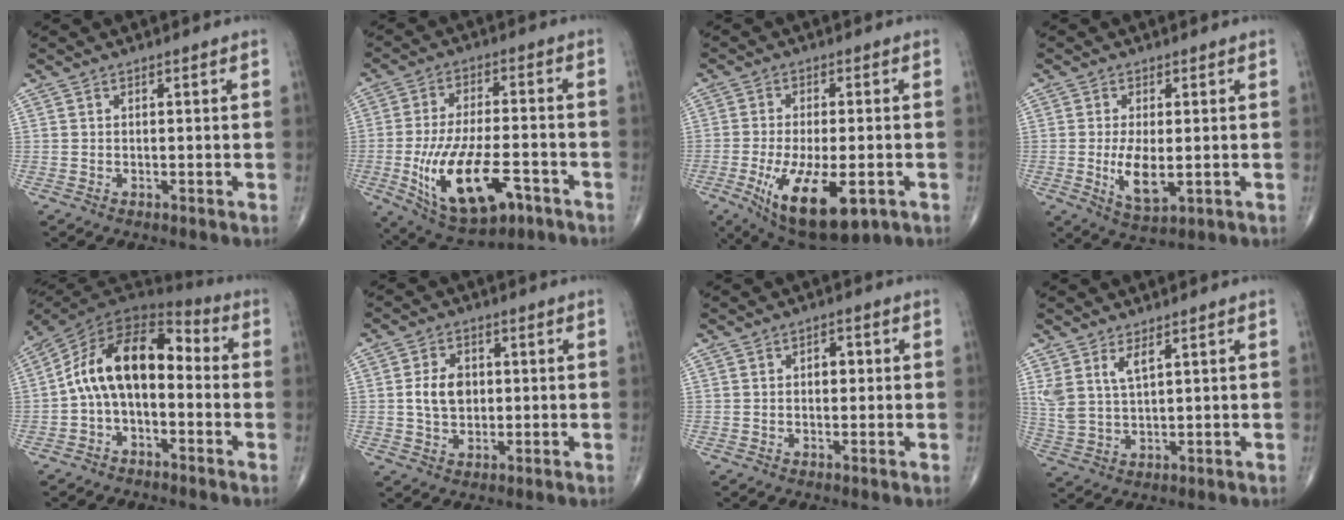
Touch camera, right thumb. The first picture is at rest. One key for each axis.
{"total": 17.3, "fx": -5.7, "fy": 7.5, "fz": 14.4, "tx": -0.264, "ty": 0.008, "tz": -0.079}
{"total": 15.9, "fx": -5.8, "fy": 6.5, "fz": 13.3, "tx": -0.232, "ty": -0.012, "tz": -0.077}
{"total": 6.7, "fx": -0.8, "fy": 2.8, "fz": 6.1, "tx": -0.114, "ty": -0.017, "tz": -0.006}
{"total": 14.6, "fx": -1.1, "fy": 8.5, "fz": 11.8, "tx": -0.185, "ty": 0.060, "tz": -0.033}
{"total": 6.5, "fx": 0.4, "fy": 4.7, "fz": 4.5, "tx": -0.070, "ty": 0.002, "tz": 0.009}
{"total": 2.8, "fx": 0.3, "fy": 1.8, "fz": 2.1, "tx": -0.022, "ty": 0.008, "tz": 0.003}
{"total": 5.8, "fx": 3.0, "fy": 2.3, "fz": 4.4, "tx": -0.095, "ty": -0.013, "tz": 0.071}